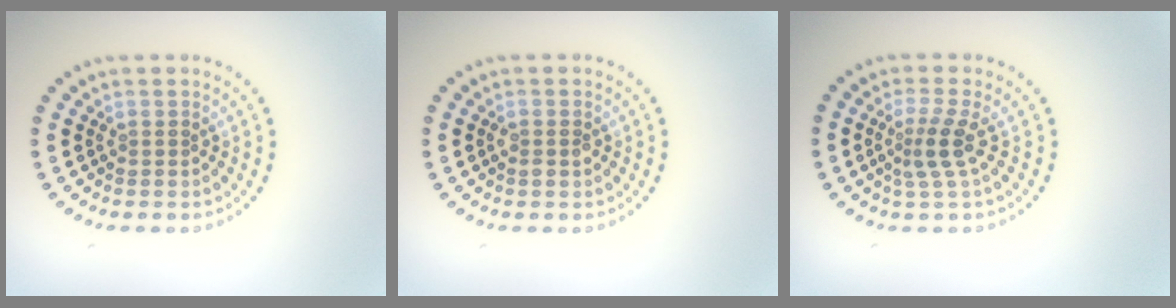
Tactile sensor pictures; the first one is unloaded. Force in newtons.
{"total": 1.1, "press": 1.0, "slide": 0.3}
{"total": 2.5, "press": 1.8, "slide": 1.7}